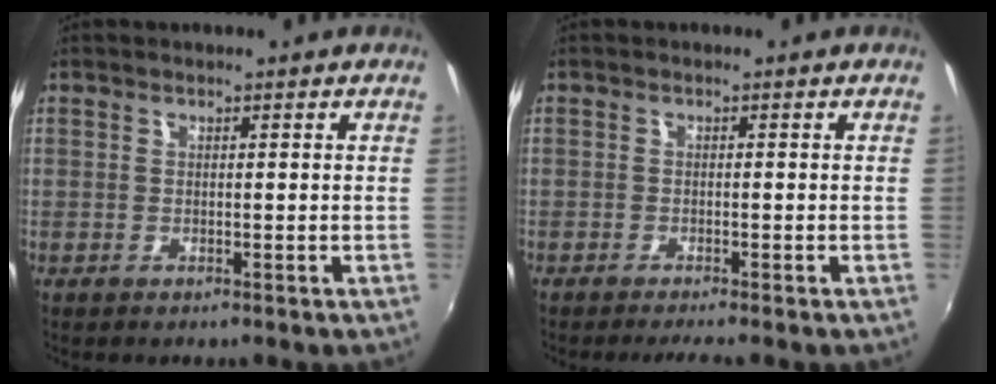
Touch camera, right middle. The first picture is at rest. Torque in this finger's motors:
{"motor_torque": [0.31, -0.33, 0.12, 0.05]}